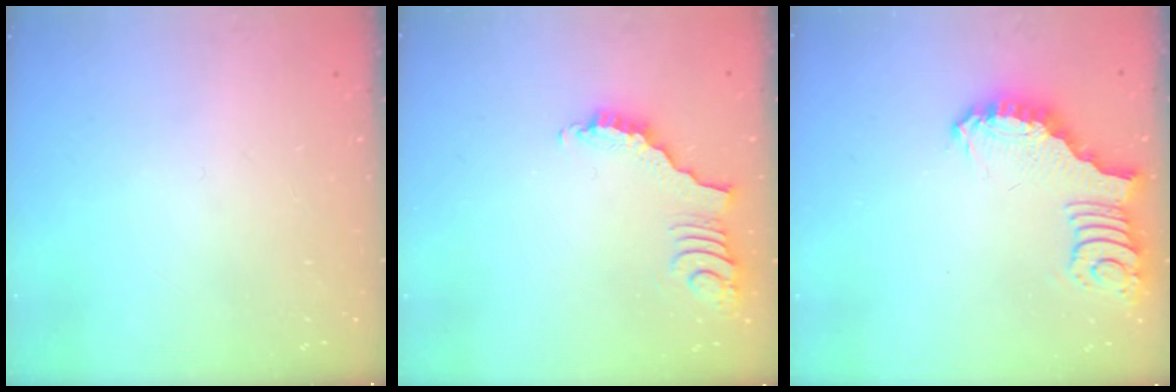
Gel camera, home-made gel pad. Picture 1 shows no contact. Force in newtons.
{"total": 3.7, "press": 3.7, "slide": 0.6}
{"total": 3.4, "press": 3.3, "slide": 0.7}